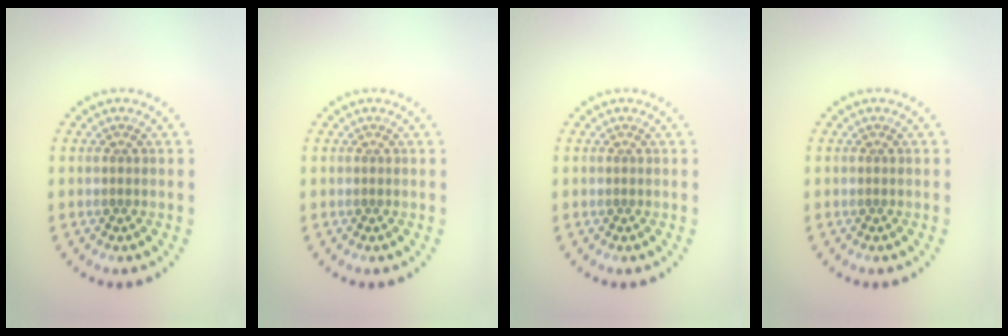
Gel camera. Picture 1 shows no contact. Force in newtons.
{"total": 0.0}
{"total": 0.0}
{"total": 0.0}